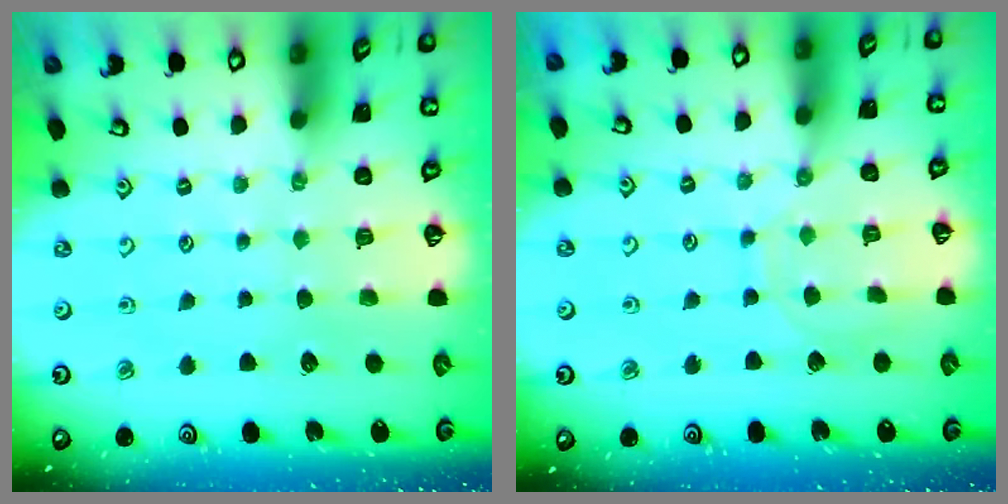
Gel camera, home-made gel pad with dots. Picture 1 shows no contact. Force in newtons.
{"total": 8.1, "press": 8.1, "slide": 0.6}